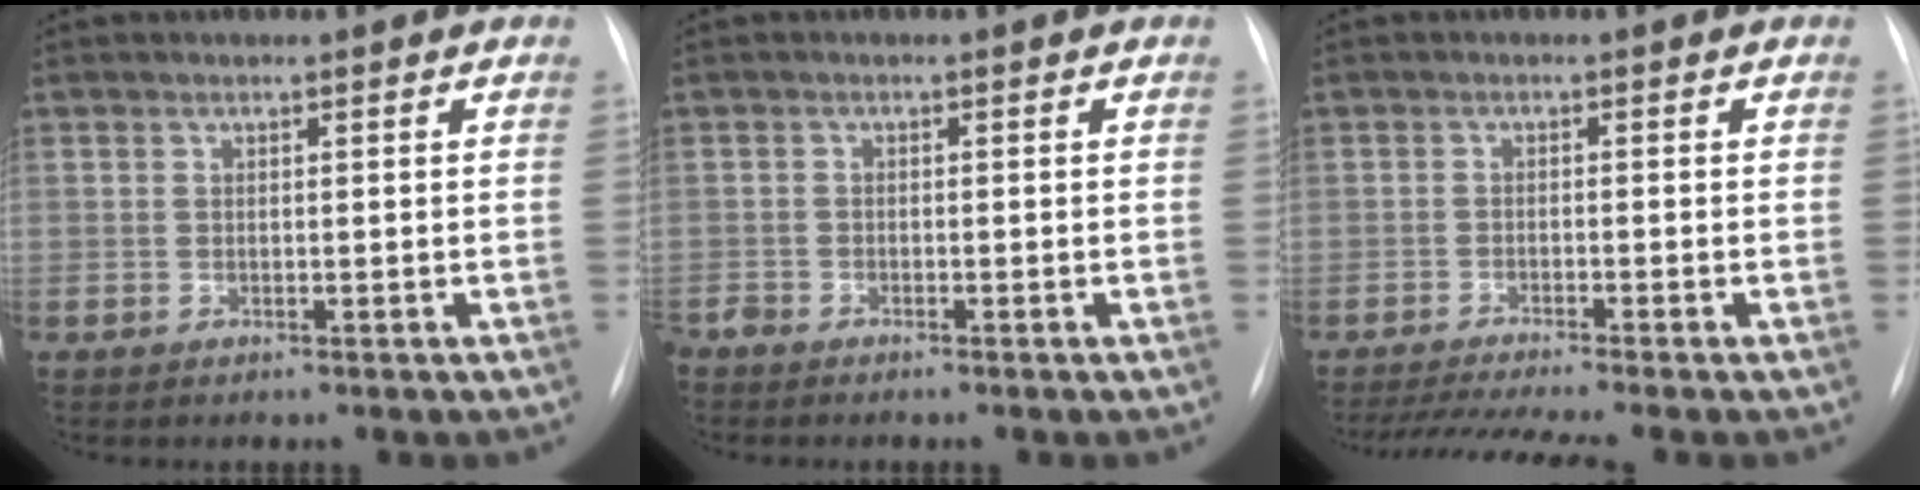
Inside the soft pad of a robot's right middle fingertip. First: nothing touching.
{"total": 1.3, "force": [-1.3, 0.3, 0.2], "torque": [-0.005, -0.003, -0.024]}
{"total": 7.7, "force": [-6.5, -1.3, 4.1], "torque": [-0.060, -0.017, -0.104]}